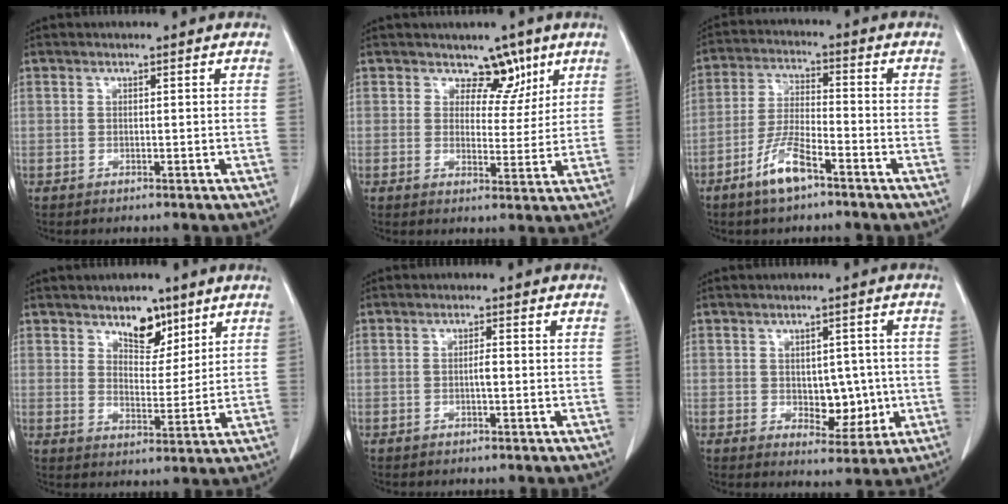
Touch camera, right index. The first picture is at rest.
{"total": 4.8, "force": [3.2, 3.3, 1.4], "torque": [0.001, -0.004, 0.047]}
{"total": 7.4, "force": [-4.7, 1.6, 5.5], "torque": [-0.118, -0.005, -0.088]}
{"total": 6.3, "force": [4.2, 3.2, 3.3], "torque": [-0.044, -0.002, 0.072]}
{"total": 1.4, "force": [-0.2, 0.2, 1.4], "torque": [-0.025, 0.002, -0.005]}
{"total": 6.2, "force": [-0.4, 3.7, 4.9], "torque": [-0.055, 0.002, 0.004]}